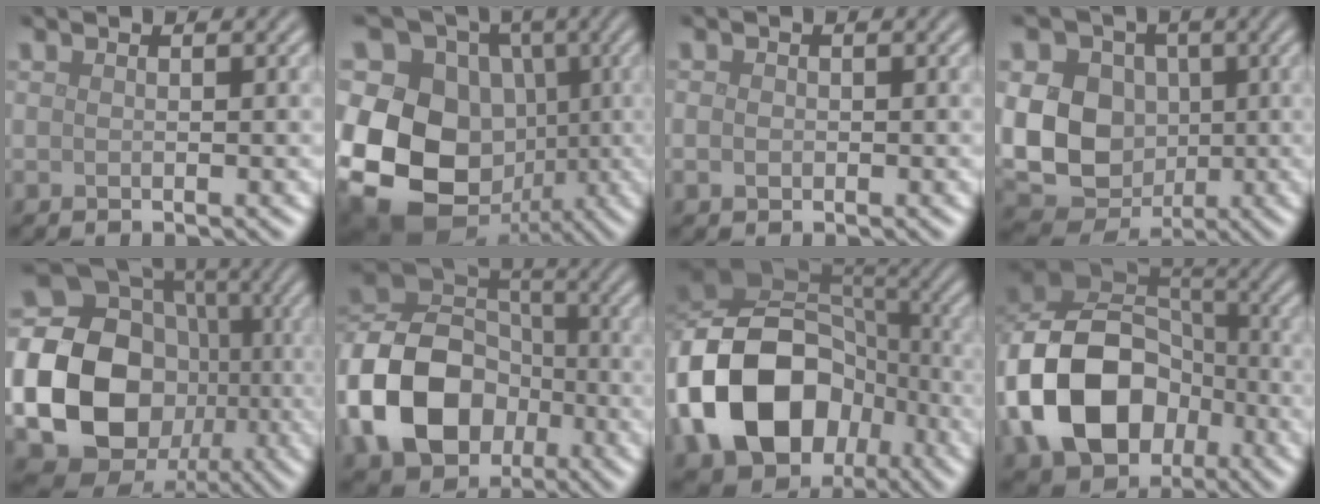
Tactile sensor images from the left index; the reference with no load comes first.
{"total": 15.4, "force": [-2.0, 12.9, 8.2], "torque": [-0.162, 0.000, -0.060]}
{"total": 0.9, "force": [-0.1, 0.8, 0.5], "torque": [-0.009, -0.001, -0.005]}
{"total": 12.5, "force": [0.3, 10.2, 7.1], "torque": [-0.125, 0.006, -0.018]}
{"total": 23.4, "force": [-3.6, 21.2, 9.3], "torque": [-0.215, -0.017, -0.102]}
{"total": 12.2, "force": [-3.8, 9.1, 7.1], "torque": [-0.142, 0.000, -0.084]}
{"total": 15.9, "force": [-5.1, 12.3, 8.7], "torque": [-0.176, -0.015, -0.103]}
{"total": 14.3, "force": [-4.3, 10.8, 8.4], "torque": [-0.174, -0.018, -0.085]}